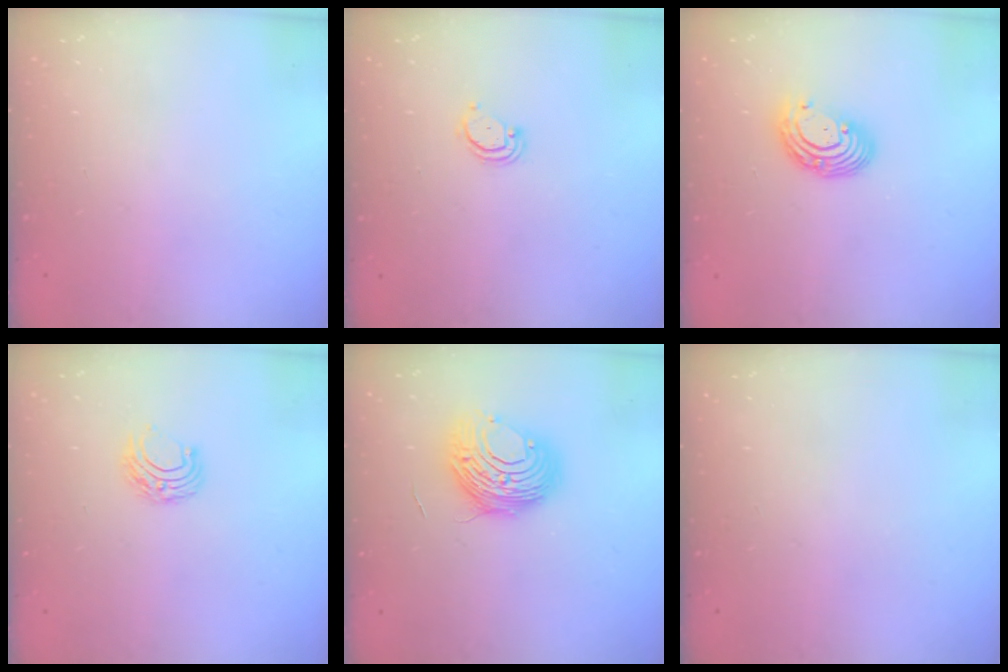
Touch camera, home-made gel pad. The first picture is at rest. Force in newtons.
{"total": 2.9, "press": 2.9, "slide": 0.2}
{"total": 8.1, "press": 8.0, "slide": 1.5}
{"total": 6.2, "press": 6.2, "slide": 0.5}
{"total": 11.0, "press": 11.0, "slide": 0.6}
{"total": 0.0}